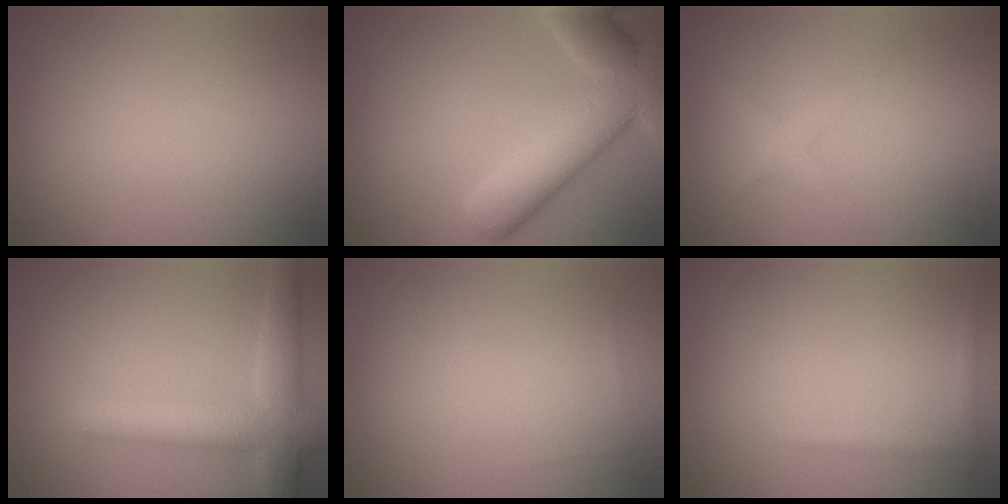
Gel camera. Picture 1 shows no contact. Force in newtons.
{"total": 9.1, "press": 9.0, "slide": 0.7}
{"total": 1.6, "press": 1.6, "slide": 0.1}
{"total": 5.1, "press": 5.1, "slide": 0.1}
{"total": 0.0}
{"total": 0.8, "press": 0.8, "slide": 0.1}